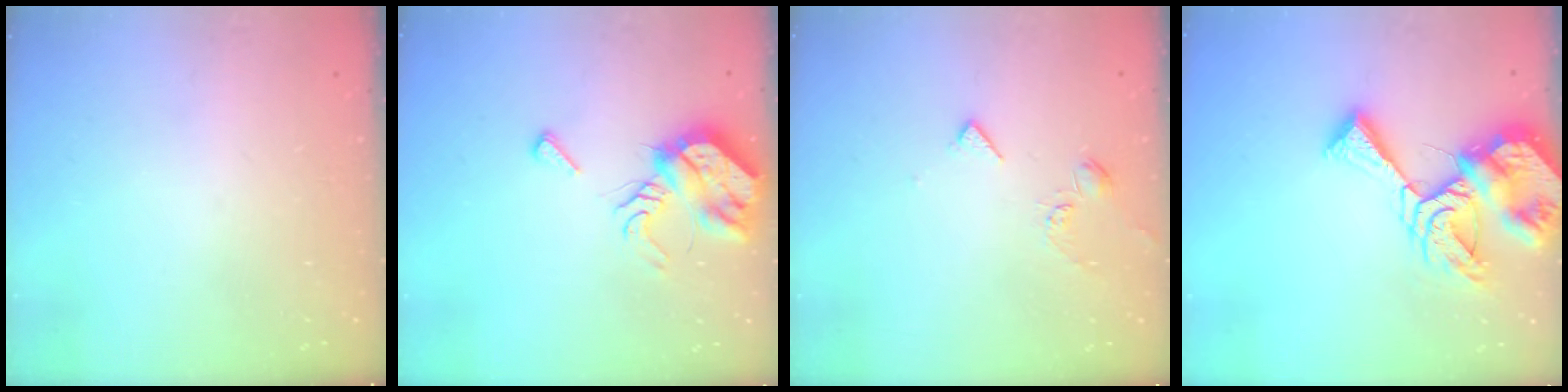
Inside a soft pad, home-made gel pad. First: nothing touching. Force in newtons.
{"total": 9.9, "press": 9.8, "slide": 1.1}
{"total": 3.9, "press": 3.9, "slide": 0.6}
{"total": 14.5, "press": 14.4, "slide": 1.6}